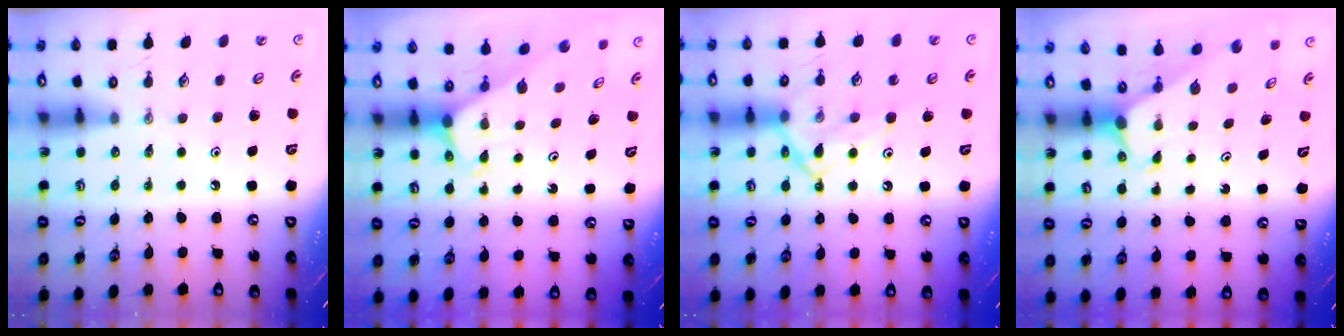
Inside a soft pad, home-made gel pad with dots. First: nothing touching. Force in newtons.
{"total": 2.0, "press": 2.0, "slide": 0.1}
{"total": 15.7, "press": 15.6, "slide": 1.3}
{"total": 2.6, "press": 2.6, "slide": 0.1}